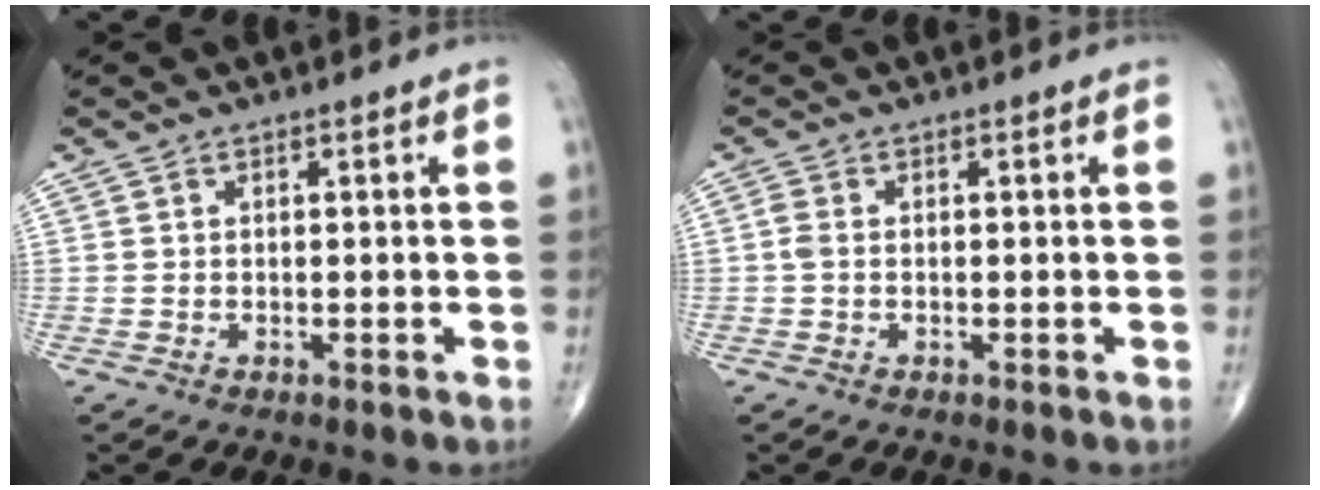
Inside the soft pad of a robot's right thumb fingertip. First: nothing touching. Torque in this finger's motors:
{"motor_torque": [-0.10, 0.33, 0.39, 0.22, 0.00]}